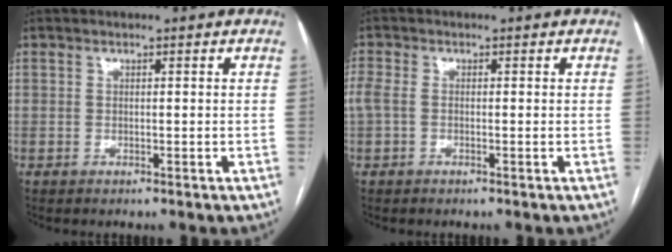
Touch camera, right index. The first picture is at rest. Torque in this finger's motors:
{"motor_torque": [0.53, 0.24, 0.15, 0.06]}